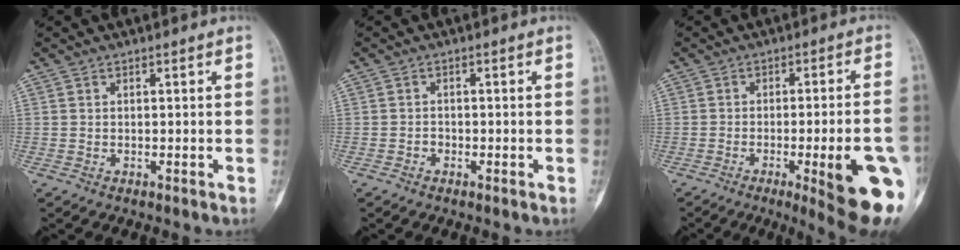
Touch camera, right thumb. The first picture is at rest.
{"total": 1.2, "force": [-0.6, 1.0, 0.3], "torque": [0.006, 0.006, -0.016]}
{"total": 16.7, "force": [-5.6, 3.1, 15.4], "torque": [-0.149, 0.009, -0.061]}